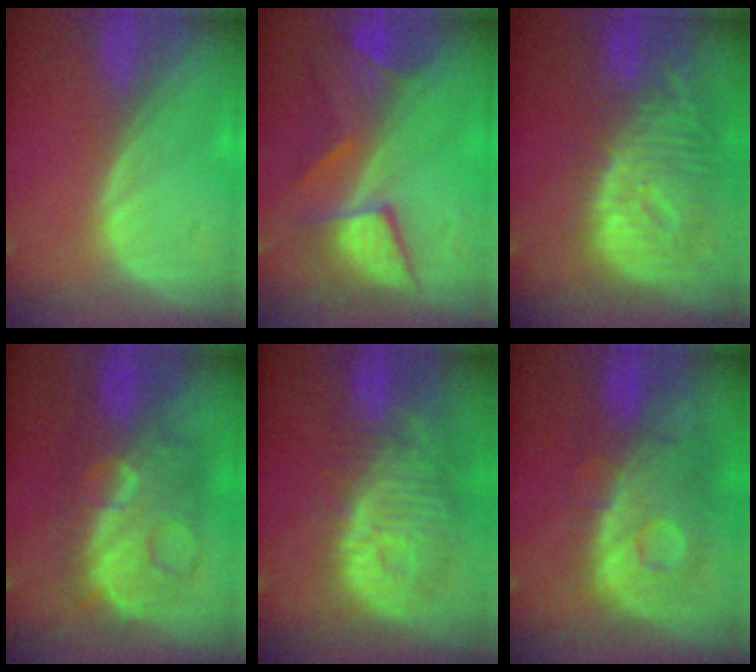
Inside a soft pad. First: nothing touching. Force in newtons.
{"total": 7.7, "press": 7.7, "slide": 0.7}
{"total": 12.6, "press": 10.9, "slide": 6.3}
{"total": 10.8, "press": 10.8, "slide": 1.0}
{"total": 12.4, "press": 11.0, "slide": 5.7}
{"total": 11.3, "press": 9.8, "slide": 5.7}